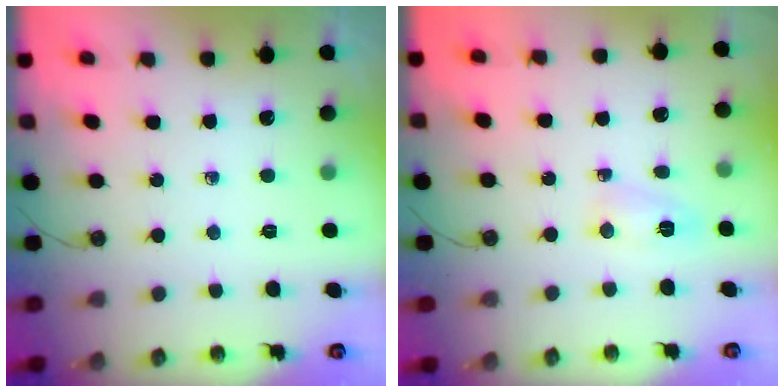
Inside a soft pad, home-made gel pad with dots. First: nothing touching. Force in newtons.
{"total": 3.3, "press": 3.2, "slide": 1.1}